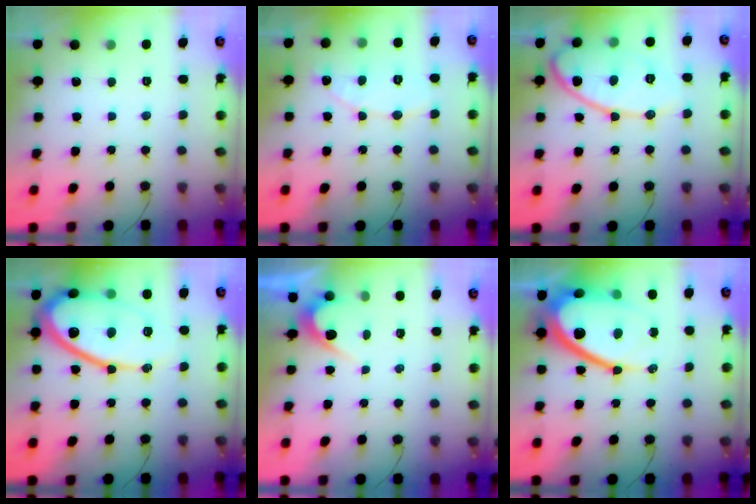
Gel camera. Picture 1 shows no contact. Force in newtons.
{"total": 7.0, "press": 7.0, "slide": 0.7}
{"total": 13.7, "press": 13.6, "slide": 1.1}
{"total": 20.0, "press": 20.0, "slide": 1.8}
{"total": 3.1, "press": 3.1, "slide": 0.2}
{"total": 21.0, "press": 21.0, "slide": 1.4}